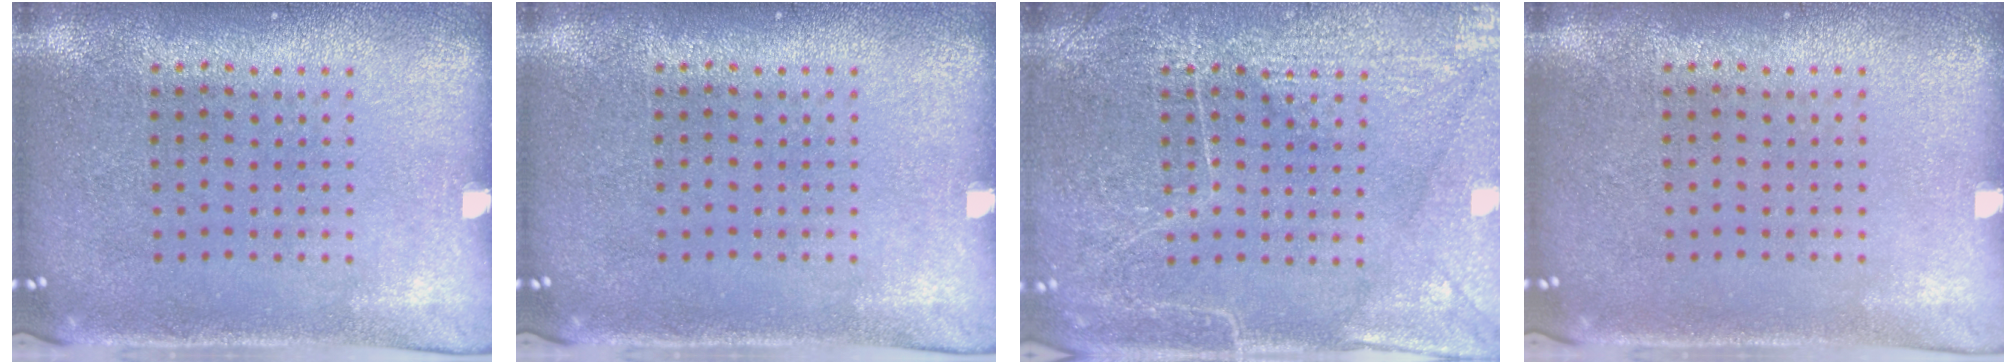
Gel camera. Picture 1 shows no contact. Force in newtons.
{"total": 0.0}
{"total": 5.0, "press": 4.9, "slide": 0.5}
{"total": 0.0}